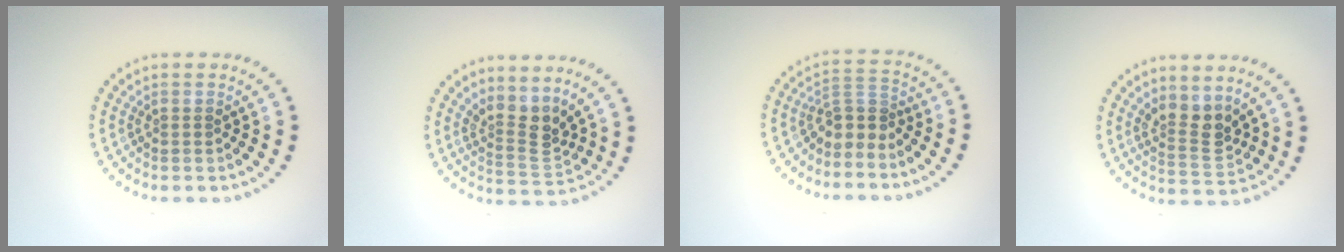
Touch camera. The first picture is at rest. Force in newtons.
{"total": 3.1, "press": 2.2, "slide": 2.2}
{"total": 2.7, "press": 1.9, "slide": 1.9}
{"total": 3.1, "press": 2.7, "slide": 1.6}